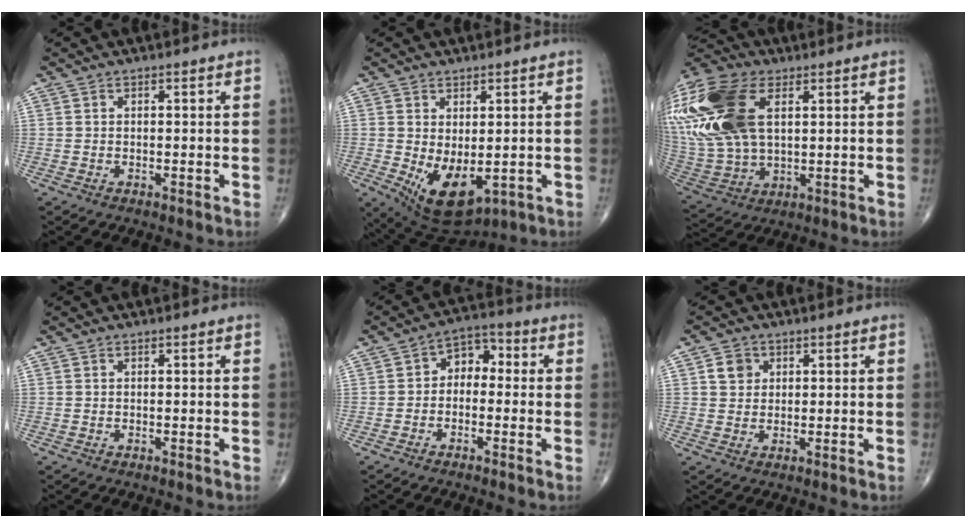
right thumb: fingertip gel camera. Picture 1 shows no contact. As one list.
[{"total": 9.7, "force": [-1.5, 5.2, 8.1], "torque": [-0.120, -0.010, 0.002]}, {"total": 28.6, "force": [8.6, 16.9, 21.5], "torque": [-0.523, 0.017, 0.172]}, {"total": 0.0}, {"total": 6.0, "force": [-0.4, 4.4, 4.1], "torque": [-0.033, 0.030, -0.024]}, {"total": 3.6, "force": [1.2, 3.1, 1.3], "torque": [-0.007, -0.003, 0.019]}]